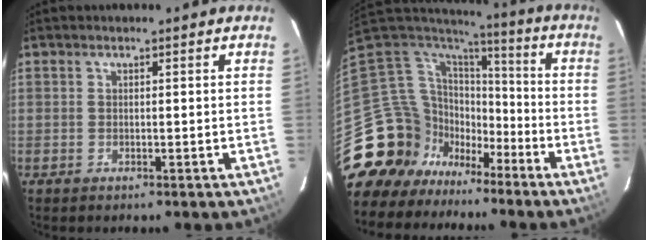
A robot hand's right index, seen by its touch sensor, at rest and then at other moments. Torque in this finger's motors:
{"motor_torque": [0.06, -0.33, -0.83, -0.21]}